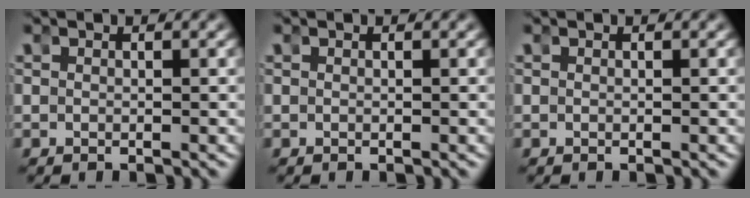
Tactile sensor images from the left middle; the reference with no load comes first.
{"total": 0.0}
{"total": 0.0}